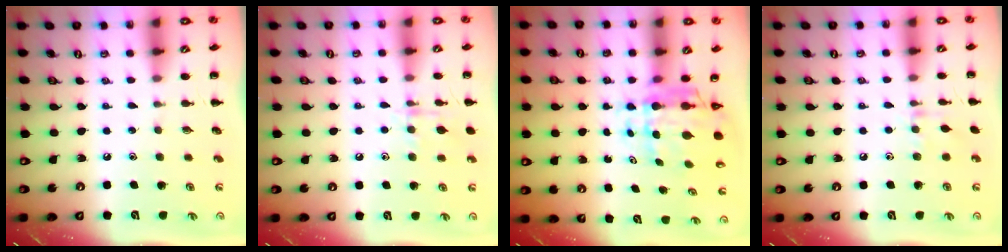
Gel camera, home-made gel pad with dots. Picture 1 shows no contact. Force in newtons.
{"total": 8.6, "press": 8.5, "slide": 1.3}
{"total": 7.1, "press": 6.7, "slide": 2.5}
{"total": 6.9, "press": 6.7, "slide": 1.9}